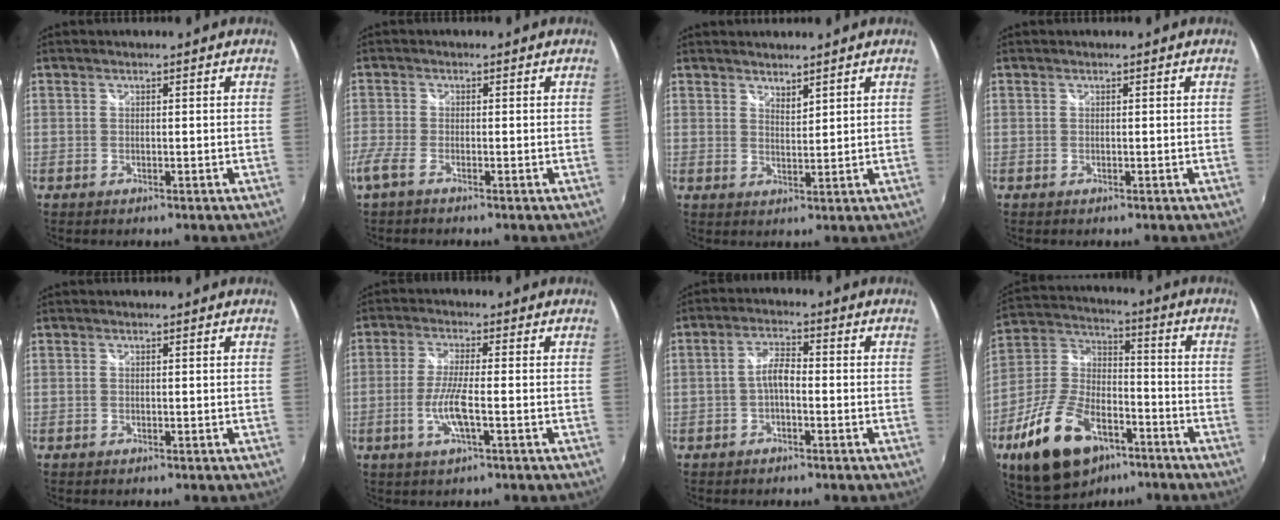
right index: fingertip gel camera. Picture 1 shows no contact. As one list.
[{"total": 3.6, "force": [-2.5, 0.7, 2.5], "torque": [-0.067, -0.008, -0.059]}, {"total": 2.5, "force": [2.4, 0.4, 0.7], "torque": [-0.009, 0.002, 0.041]}, {"total": 0.0}, {"total": 0.0}, {"total": 6.3, "force": [-2.0, 0.6, 6.0], "torque": [-0.125, -0.006, -0.038]}, {"total": 3.6, "force": [-1.1, 1.3, 3.1], "torque": [-0.063, 0.011, -0.023]}, {"total": 20.2, "force": [-11.1, 10.8, 12.9], "torque": [-0.266, 0.000, -0.190]}]